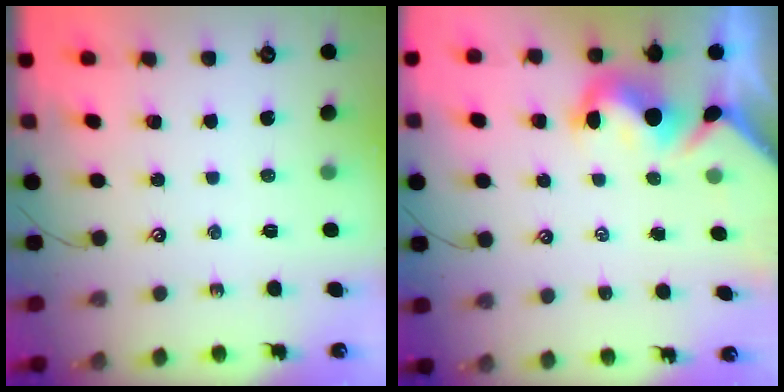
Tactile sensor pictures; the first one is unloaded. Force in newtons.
{"total": 3.4, "press": 3.2, "slide": 0.9}